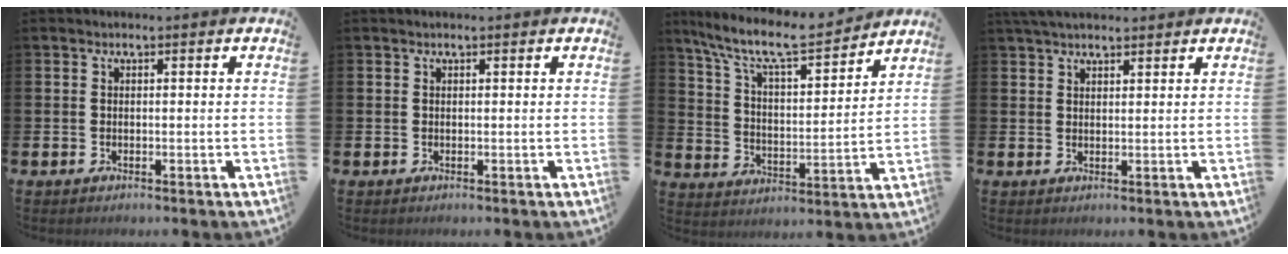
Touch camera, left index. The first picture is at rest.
{"total": 0.0}
{"total": 10.2, "force": [8.9, 2.1, 4.5], "torque": [-0.117, -0.056, 0.151]}
{"total": 3.4, "force": [3.0, 1.0, 1.2], "torque": [-0.024, -0.007, 0.055]}